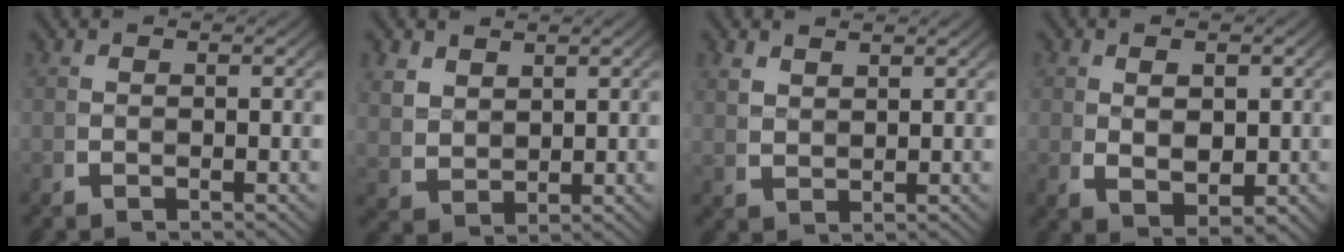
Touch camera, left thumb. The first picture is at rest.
{"total": 3.1, "force": [1.3, 2.4, 1.5], "torque": [-0.036, -0.013, 0.037]}
{"total": 1.8, "force": [1.6, 0.6, 0.4], "torque": [0.002, 0.005, 0.037]}
{"total": 4.4, "force": [-0.3, 3.0, 3.2], "torque": [-0.061, -0.022, 0.006]}